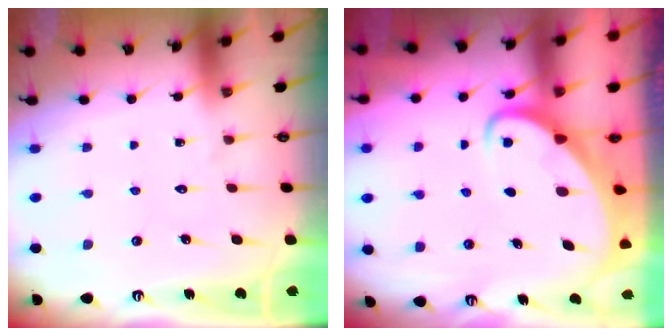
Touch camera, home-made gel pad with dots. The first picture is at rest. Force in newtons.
{"total": 3.0, "press": 3.0, "slide": 0.2}